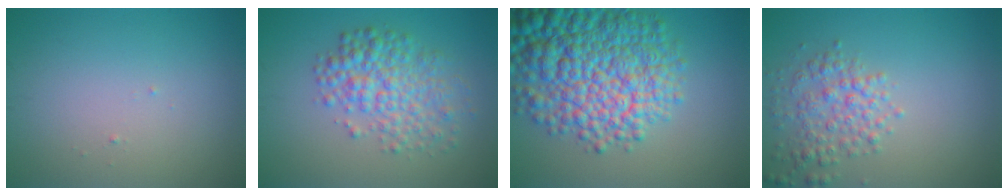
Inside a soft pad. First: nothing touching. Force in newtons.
{"total": 5.0, "press": 5.0, "slide": 0.1}
{"total": 12.2, "press": 12.2, "slide": 0.4}
{"total": 3.3, "press": 3.3, "slide": 0.2}